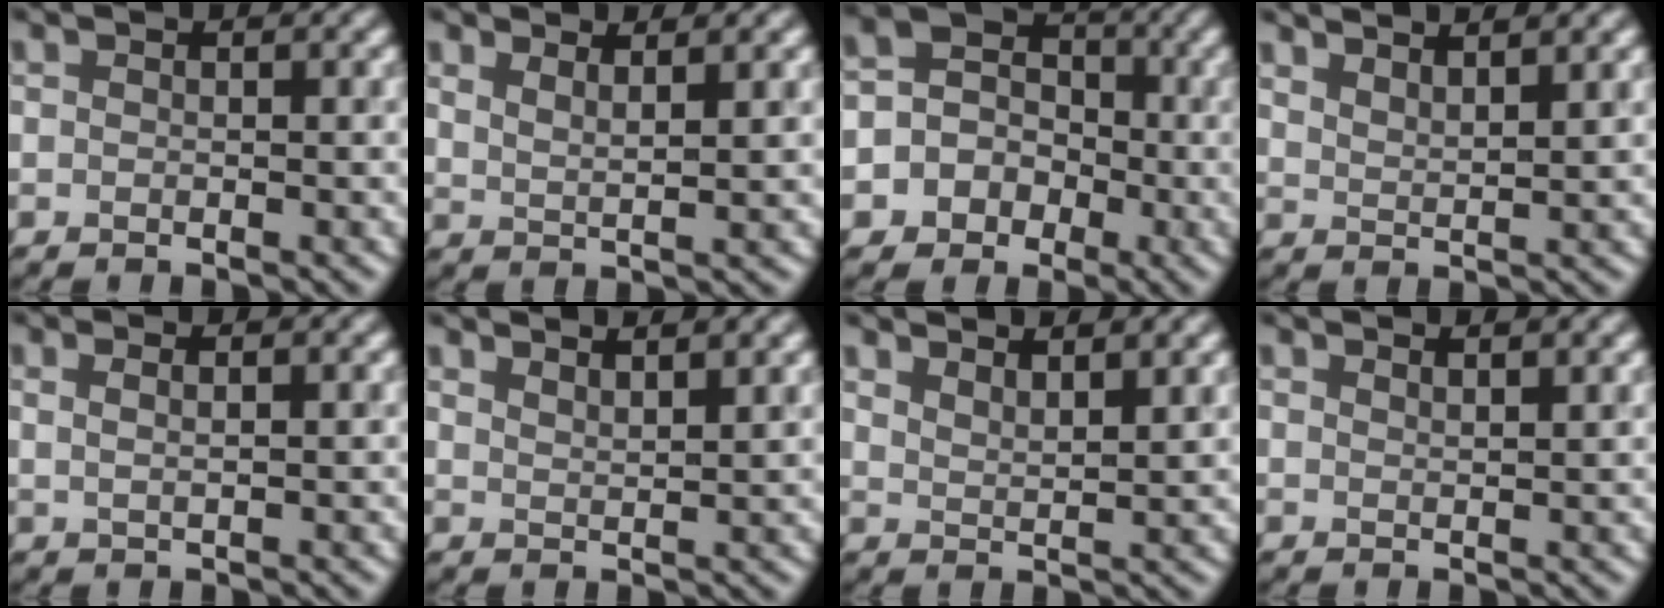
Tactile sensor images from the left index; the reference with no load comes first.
{"total": 2.5, "force": [2.0, 0.7, 1.4], "torque": [-0.010, 0.001, 0.030]}
{"total": 7.0, "force": [-1.9, 6.5, 1.6], "torque": [-0.020, 0.018, -0.060]}
{"total": 3.6, "force": [3.2, 0.7, 1.6], "torque": [-0.006, 0.014, 0.037]}
{"total": 1.9, "force": [0.9, 0.8, 1.4], "torque": [-0.012, -0.002, 0.003]}
{"total": 3.3, "force": [2.9, 0.7, 1.4], "torque": [0.000, 0.016, 0.027]}
{"total": 3.4, "force": [3.0, 0.8, 1.5], "torque": [-0.011, 0.006, 0.046]}
{"total": 1.6, "force": [1.4, 0.4, 0.7], "torque": [0.000, 0.004, 0.014]}